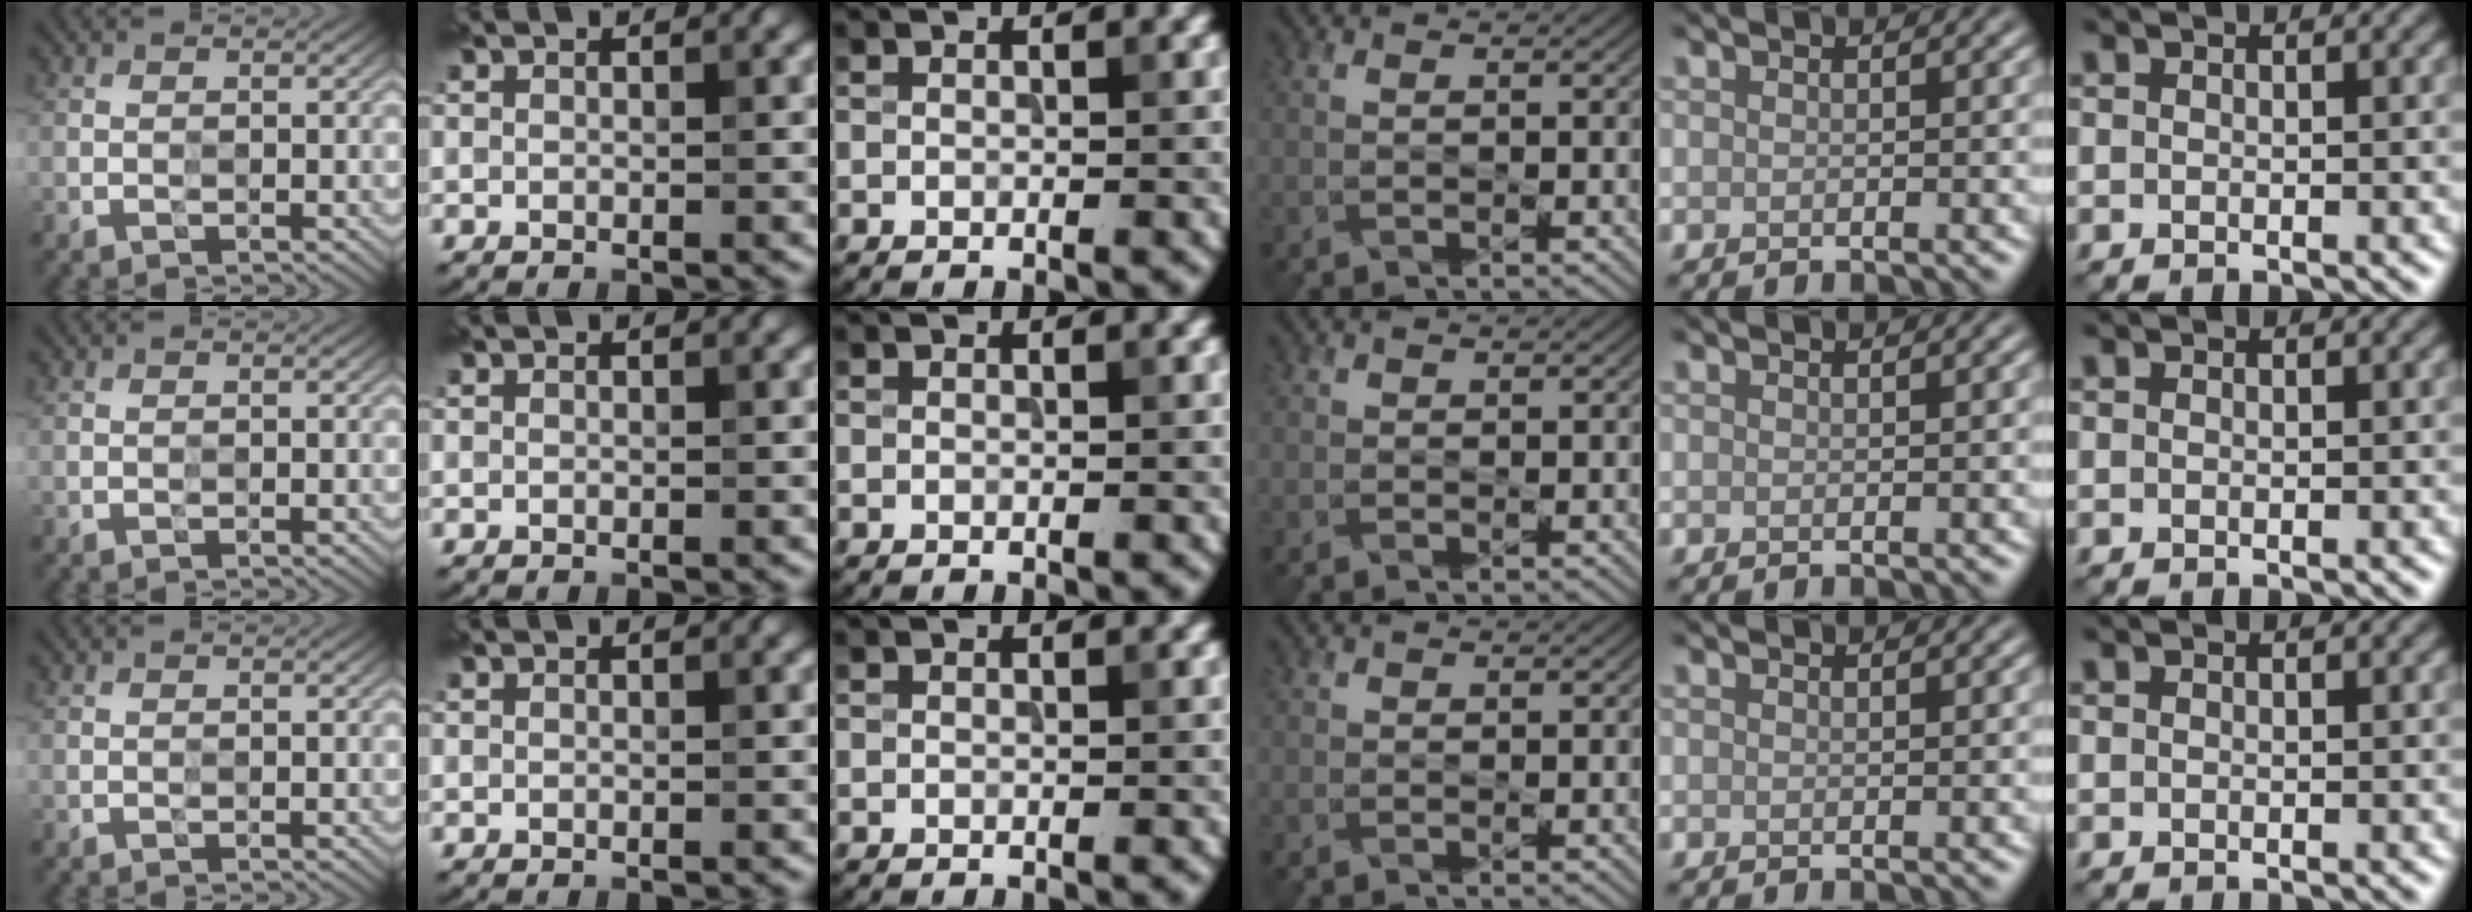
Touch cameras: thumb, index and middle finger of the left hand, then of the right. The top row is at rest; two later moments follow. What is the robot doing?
{"motion": "press", "object": "grip strengthener"}